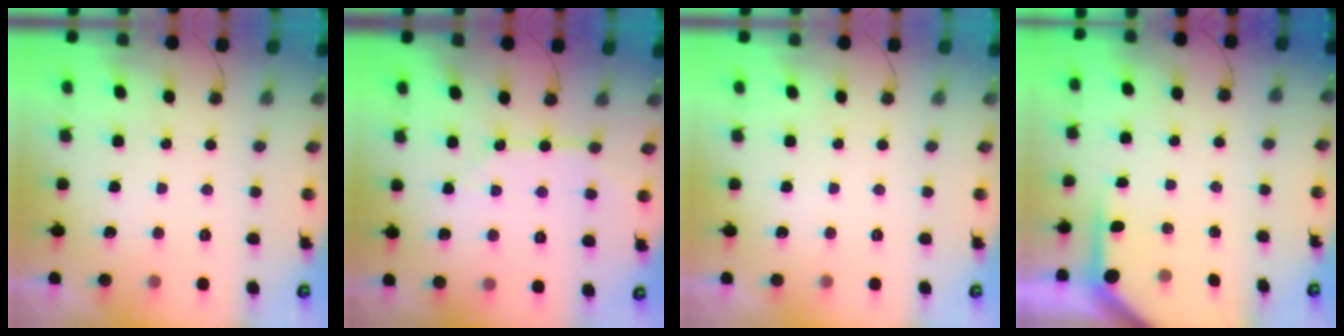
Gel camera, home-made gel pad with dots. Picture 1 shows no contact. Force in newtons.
{"total": 7.5, "press": 7.5, "slide": 0.8}
{"total": 0.0}
{"total": 3.8, "press": 3.8, "slide": 0.2}